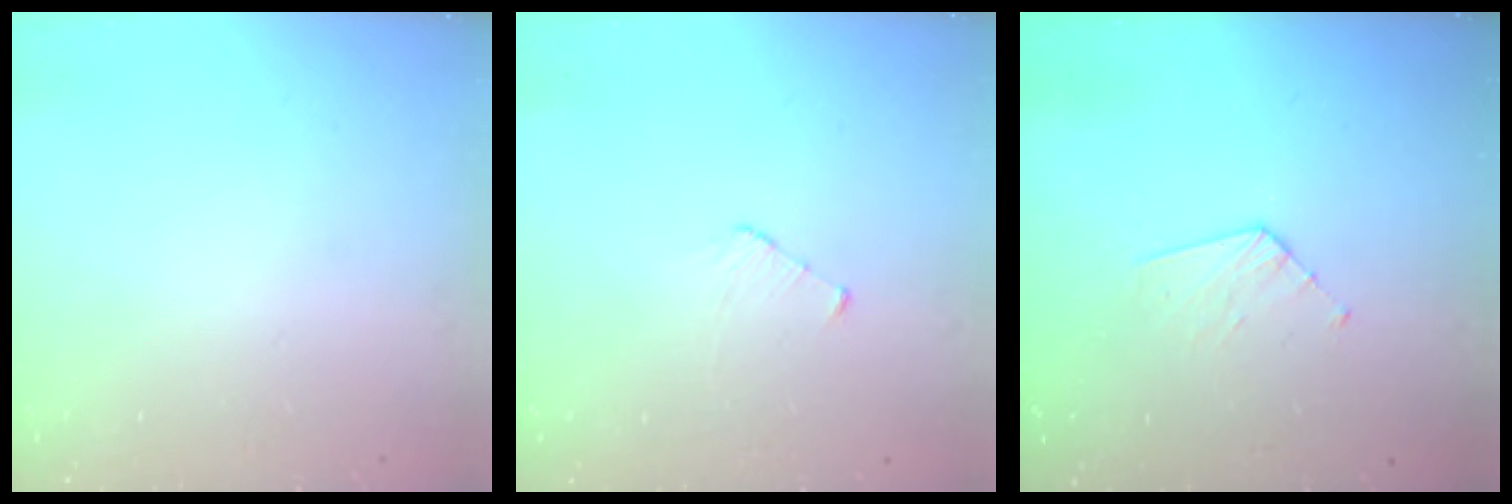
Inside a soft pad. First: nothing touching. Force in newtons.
{"total": 3.8, "press": 3.8, "slide": 0.3}
{"total": 3.8, "press": 3.8, "slide": 0.3}